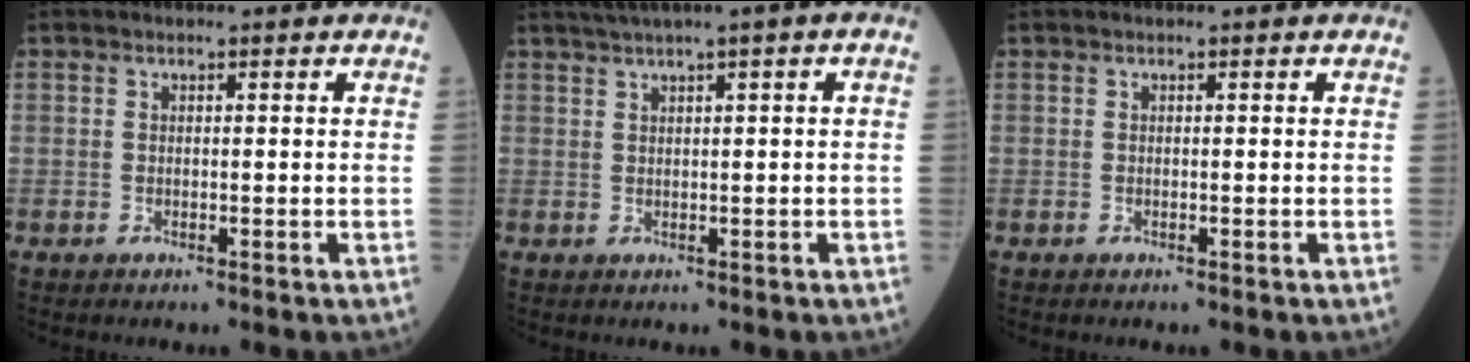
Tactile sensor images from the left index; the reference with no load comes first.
{"total": 4.0, "force": [2.1, -0.5, 3.3], "torque": [-0.065, 0.013, 0.040]}
{"total": 0.0}